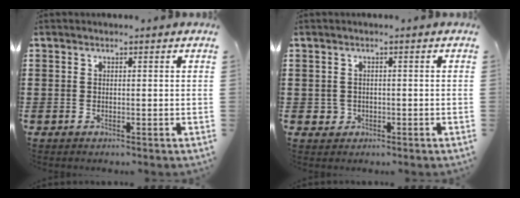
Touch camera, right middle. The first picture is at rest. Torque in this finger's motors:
{"motor_torque": [0.25, 0.09, 0.00, -0.01]}